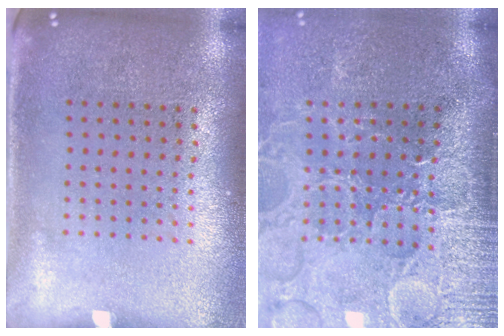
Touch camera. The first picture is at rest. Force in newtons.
{"total": 4.5, "press": 3.9, "slide": 2.2}